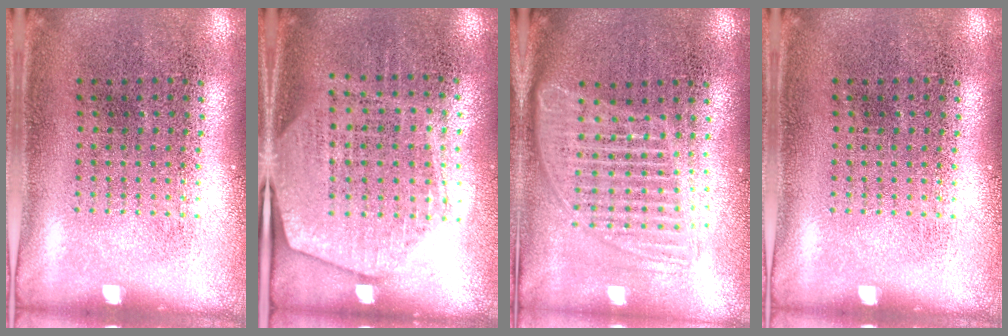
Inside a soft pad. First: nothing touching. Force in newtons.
{"total": 1.9, "press": 1.7, "slide": 0.9}
{"total": 1.7, "press": 1.4, "slide": 1.0}
{"total": 0.0}